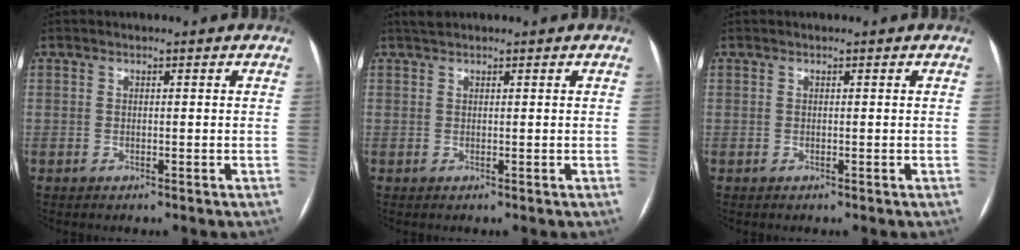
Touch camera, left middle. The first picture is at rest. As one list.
[{"total": 1.3, "force": [1.2, 0.3, 0.5], "torque": [-0.014, 0.014, 0.024]}, {"total": 0.0}]